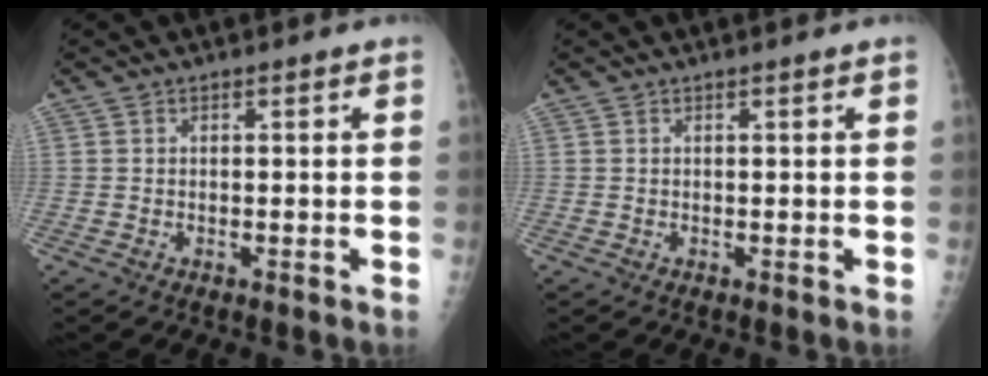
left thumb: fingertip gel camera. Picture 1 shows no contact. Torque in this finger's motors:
{"motor_torque": [-0.21, -0.07, -0.17, -0.08, -0.03]}